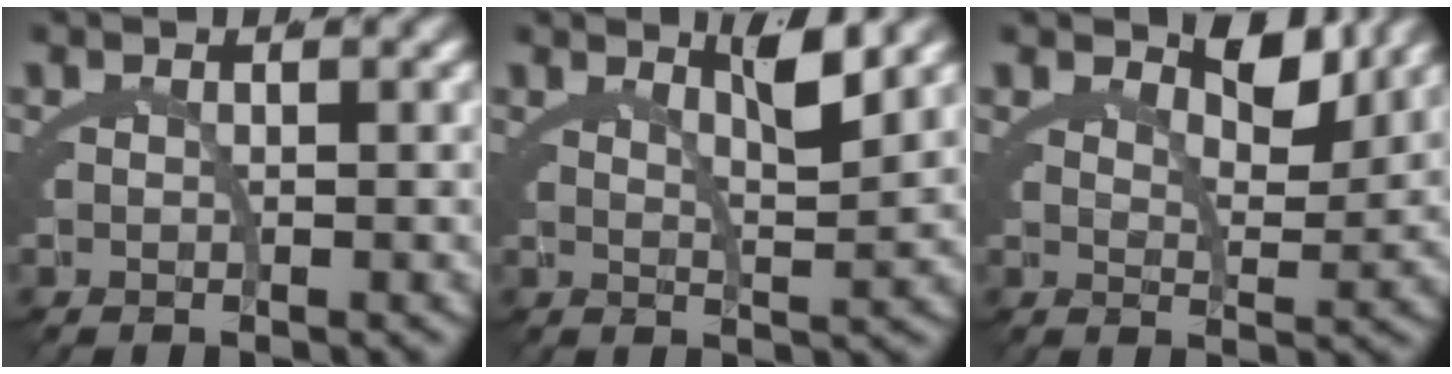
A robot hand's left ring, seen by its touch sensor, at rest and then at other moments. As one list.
[{"total": 2.5, "force": [1.8, -1.2, 1.2], "torque": [-0.020, -0.007, 0.042]}, {"total": 3.5, "force": [2.7, 1.1, 1.9], "torque": [-0.030, -0.012, 0.054]}]